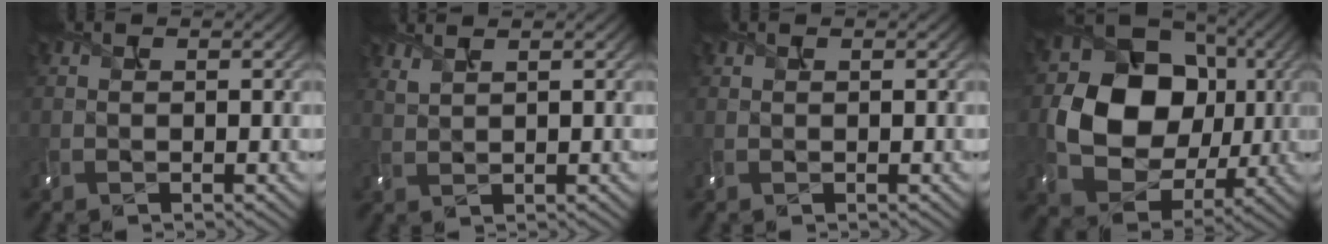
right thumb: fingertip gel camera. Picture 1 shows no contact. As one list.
[{"total": 2.1, "force": [1.8, 0.6, 1.0], "torque": [-0.014, 0.007, 0.031]}, {"total": 0.0}, {"total": 12.7, "force": [0.1, 10.6, 7.0], "torque": [-0.130, -0.012, 0.008]}]